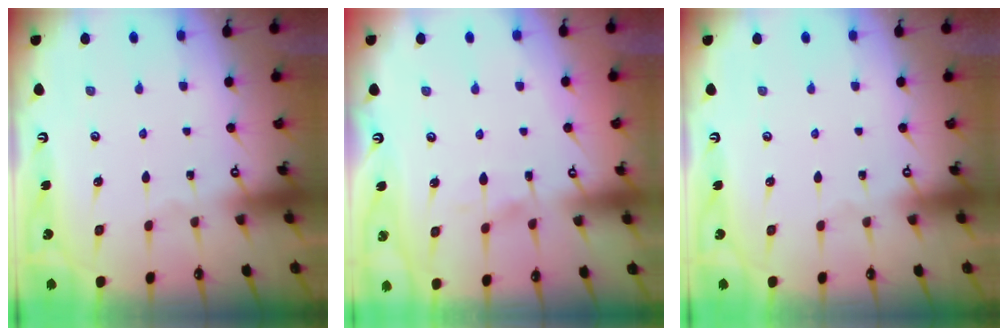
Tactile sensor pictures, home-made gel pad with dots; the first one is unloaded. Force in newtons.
{"total": 4.8, "press": 4.7, "slide": 0.4}
{"total": 0.0}